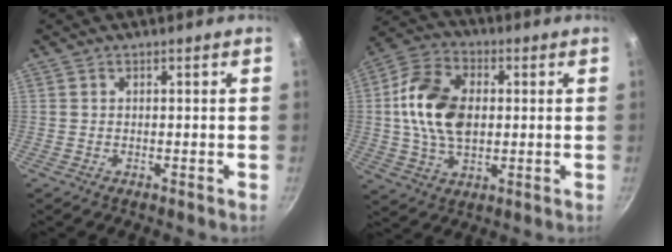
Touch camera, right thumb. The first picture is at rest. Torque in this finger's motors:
{"motor_torque": [1.38, 1.60, 1.52, -0.05, 0.53]}